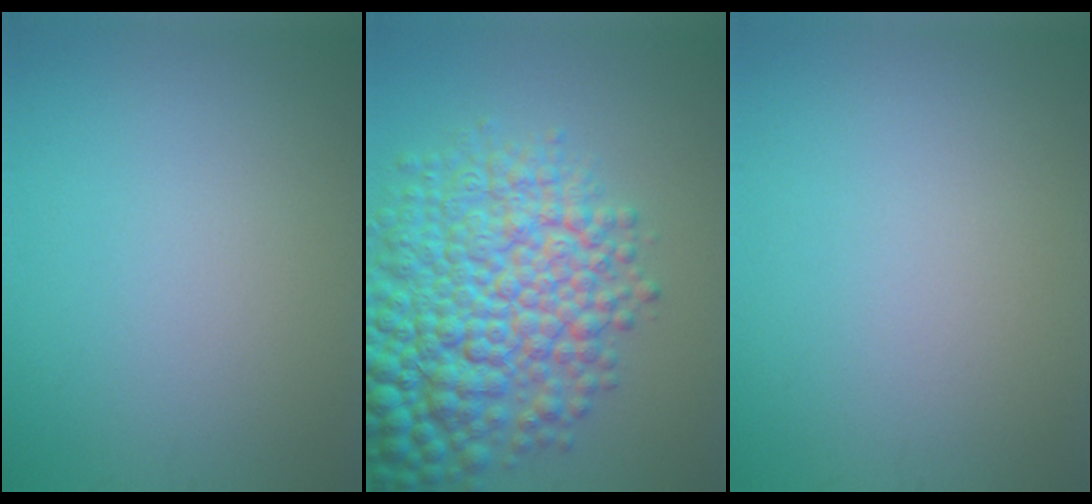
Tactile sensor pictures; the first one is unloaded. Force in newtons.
{"total": 10.9, "press": 10.9, "slide": 0.3}
{"total": 0.0}